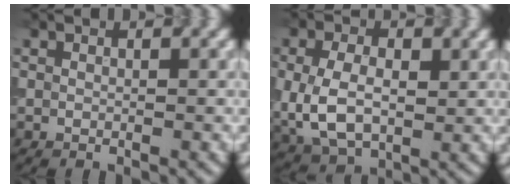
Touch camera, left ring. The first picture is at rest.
{"total": 6.2, "force": [0.0, 4.2, 4.6], "torque": [-0.104, -0.003, -0.001]}